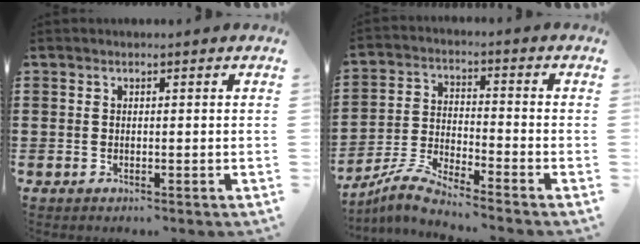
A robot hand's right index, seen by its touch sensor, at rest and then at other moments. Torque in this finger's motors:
{"motor_torque": [-0.43, -0.80, 0.13, 0.00]}